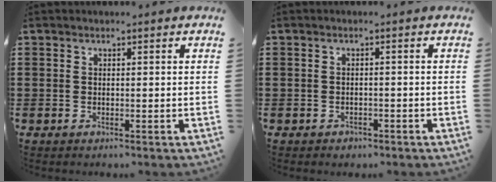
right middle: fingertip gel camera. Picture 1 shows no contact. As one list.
[{"total": 1.1, "force": [-0.9, 0.7, 0.0], "torque": [-0.003, 0.003, -0.022]}]